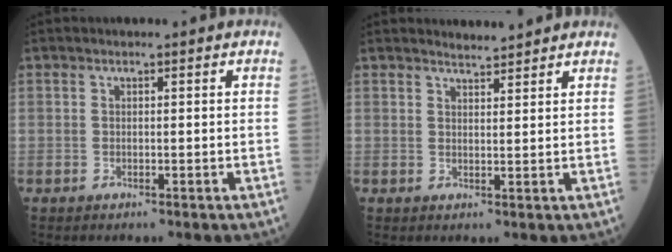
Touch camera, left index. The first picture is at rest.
{"total": 2.2, "force": [2.2, 0.0, 0.1], "torque": [-0.009, 0.005, 0.039]}